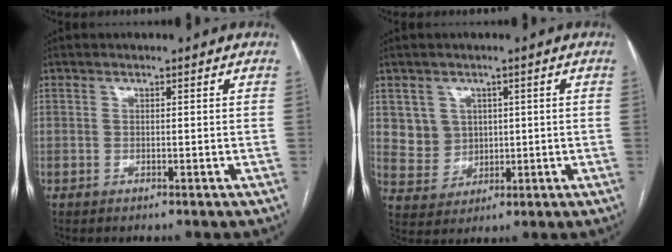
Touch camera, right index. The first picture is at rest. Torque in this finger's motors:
{"motor_torque": [0.02, 0.07, -0.03, 0.01]}